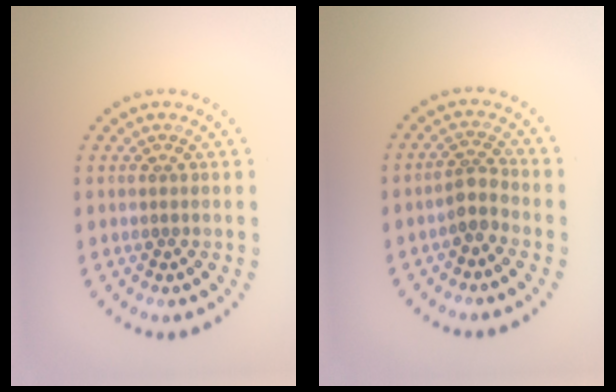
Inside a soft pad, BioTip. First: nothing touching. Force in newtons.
{"total": 2.2, "press": 1.8, "slide": 1.3}